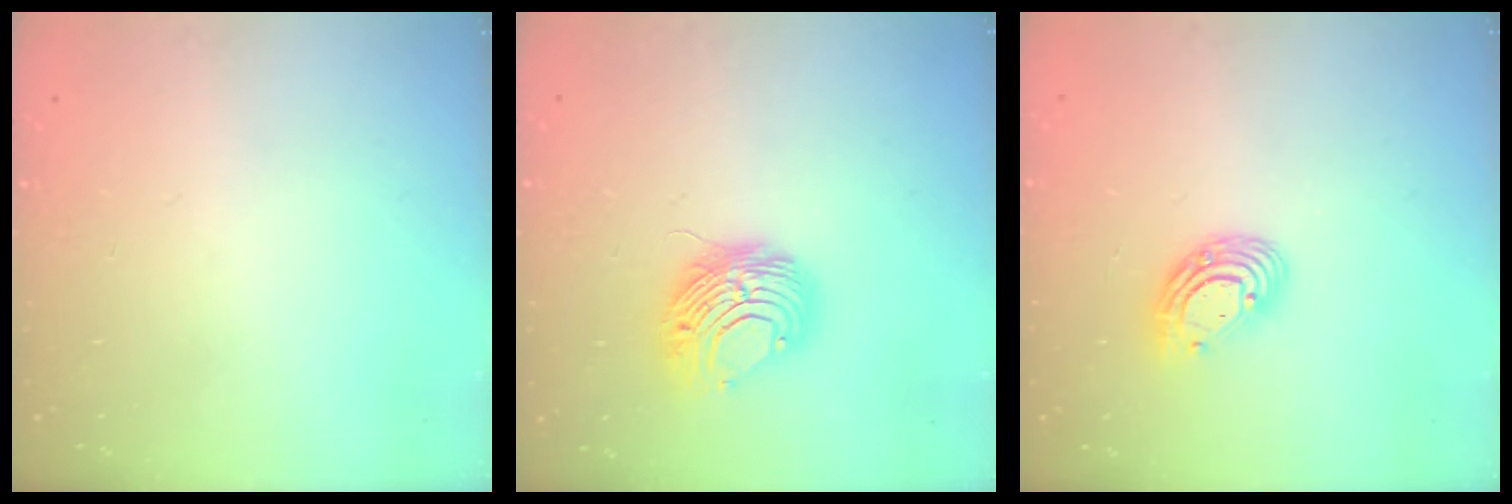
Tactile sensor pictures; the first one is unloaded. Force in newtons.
{"total": 9.1, "press": 9.1, "slide": 0.6}
{"total": 9.5, "press": 9.4, "slide": 1.7}